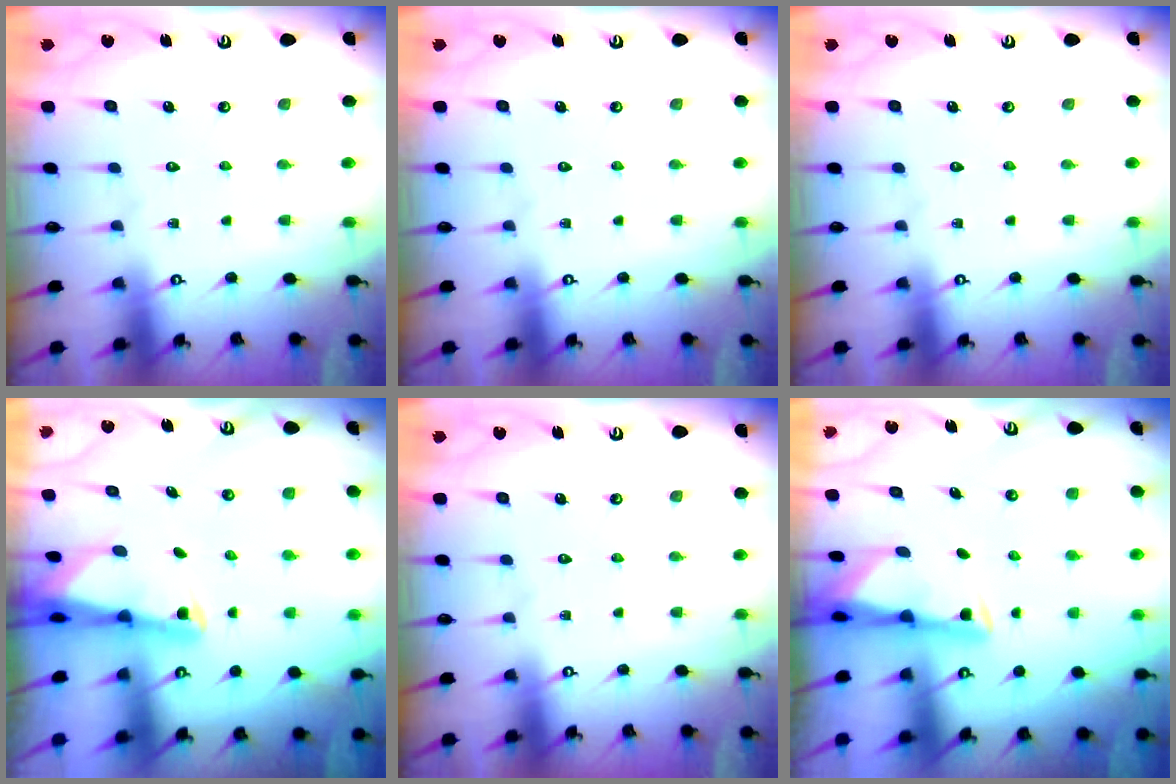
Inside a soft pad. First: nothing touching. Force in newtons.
{"total": 0.0}
{"total": 0.0}
{"total": 2.7, "press": 2.7, "slide": 0.5}
{"total": 0.0}
{"total": 2.9, "press": 2.8, "slide": 0.6}